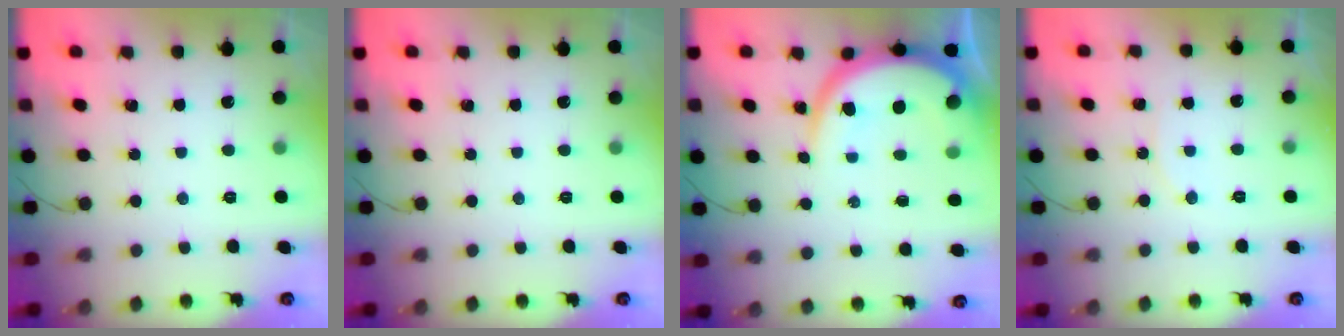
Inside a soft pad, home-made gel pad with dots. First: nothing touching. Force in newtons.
{"total": 0.0}
{"total": 12.0, "press": 12.0, "slide": 1.2}
{"total": 4.6, "press": 4.5, "slide": 0.5}